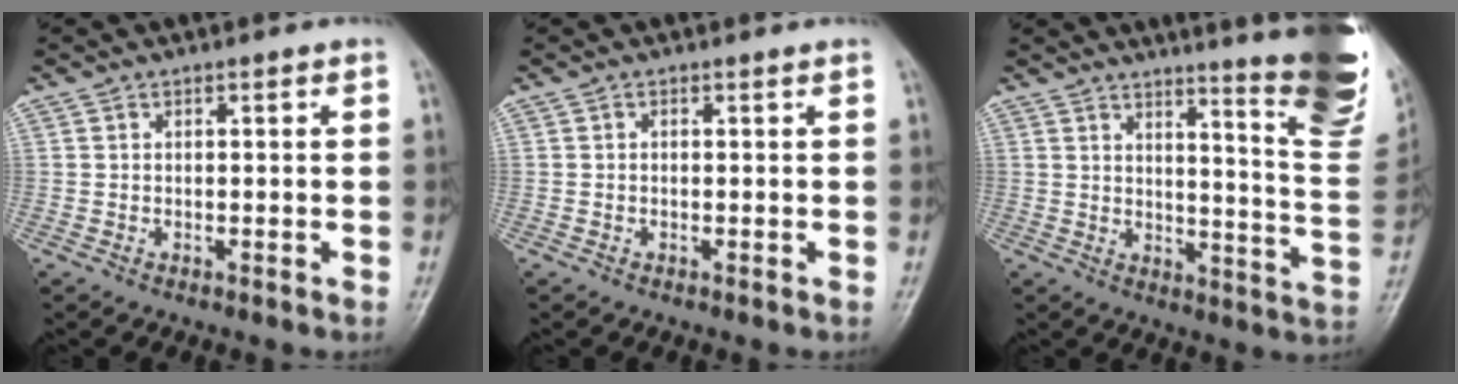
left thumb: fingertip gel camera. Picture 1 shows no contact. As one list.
[{"total": 0.0}, {"total": 20.0, "force": [13.9, 2.3, 14.3], "torque": [-0.157, -0.121, 0.166]}]